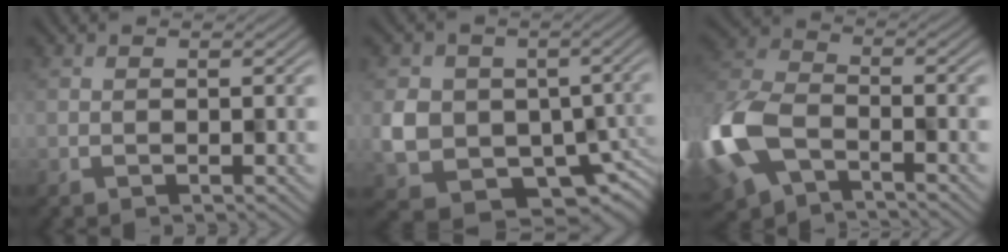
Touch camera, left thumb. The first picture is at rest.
{"total": 9.9, "force": [-1.3, 8.3, 5.3], "torque": [-0.106, -0.037, -0.020]}
{"total": 12.6, "force": [-5.1, 7.8, 8.5], "torque": [-0.236, -0.032, -0.105]}